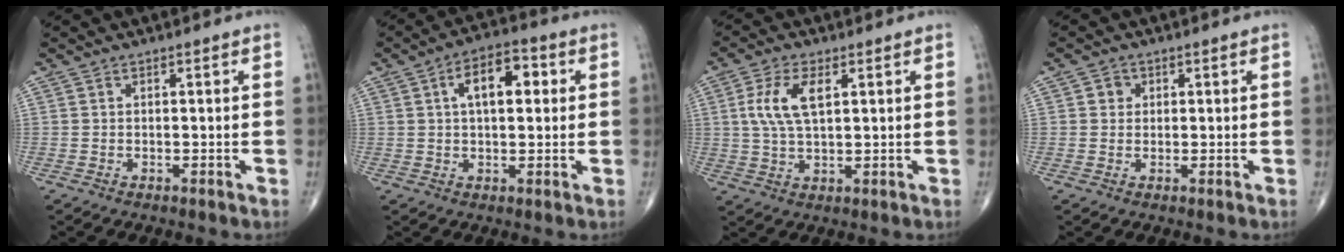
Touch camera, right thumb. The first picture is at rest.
{"total": 9.0, "force": [2.2, 4.6, 7.4], "torque": [-0.102, 0.017, 0.028]}
{"total": 7.9, "force": [2.2, 3.6, 6.6], "torque": [-0.141, 0.001, 0.042]}
{"total": 2.0, "force": [0.5, 1.8, 0.6], "torque": [0.002, 0.000, 0.004]}